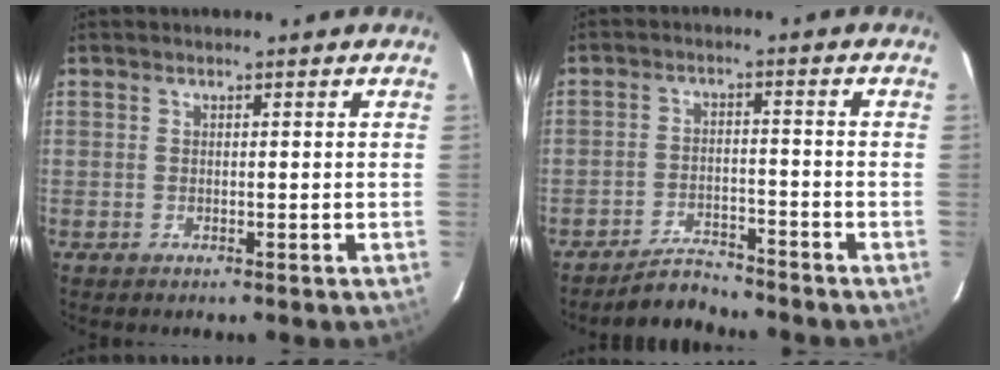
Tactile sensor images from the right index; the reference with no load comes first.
{"total": 4.4, "force": [-4.4, 0.7, 0.1], "torque": [-0.006, -0.005, -0.074]}